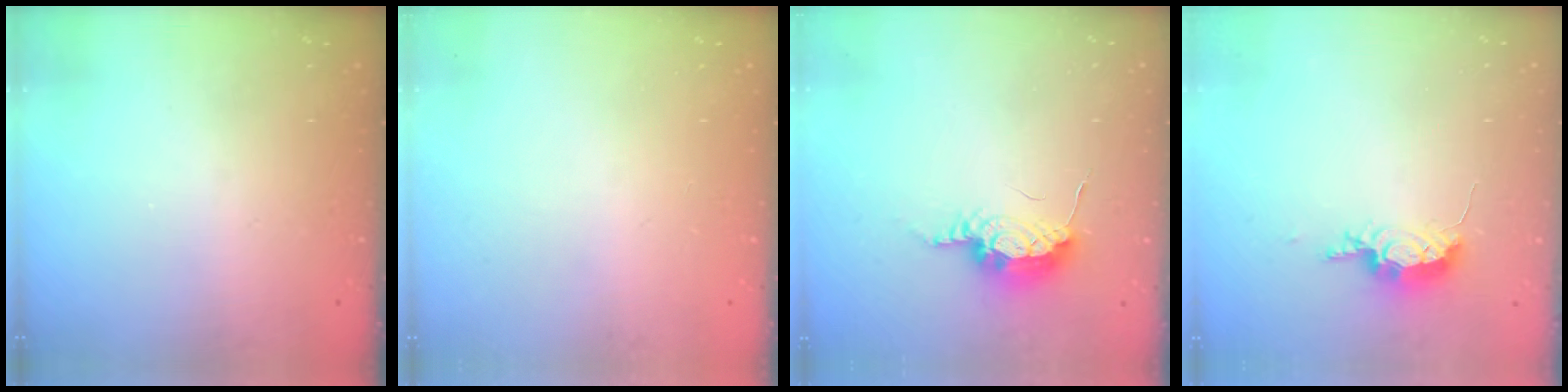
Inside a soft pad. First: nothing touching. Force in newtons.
{"total": 0.0}
{"total": 13.2, "press": 9.3, "slide": 9.4}
{"total": 7.4, "press": 7.4, "slide": 0.5}